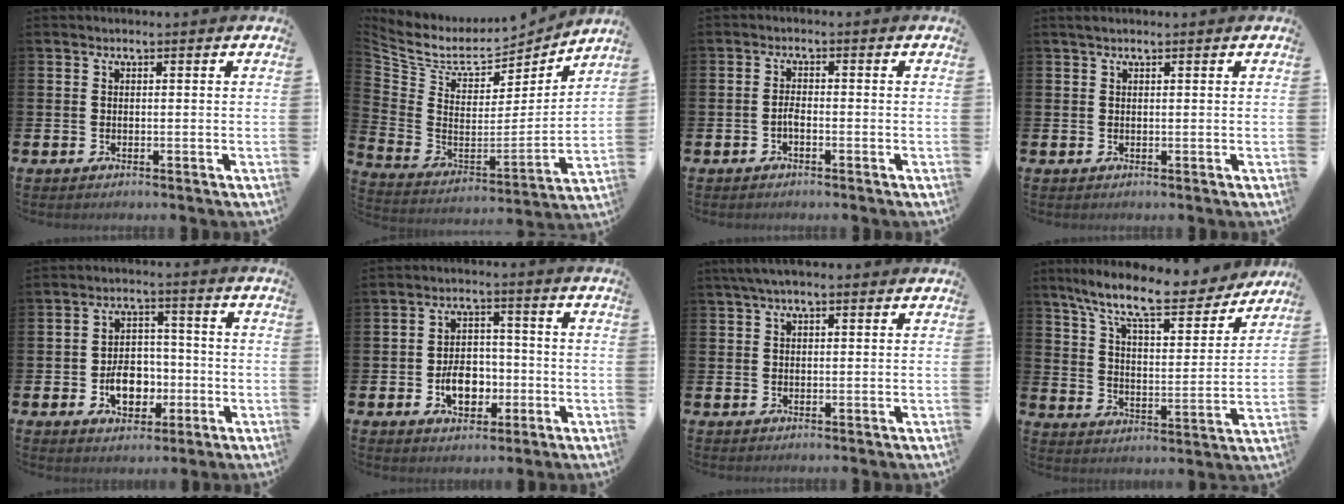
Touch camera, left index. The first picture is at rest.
{"total": 7.8, "force": [6.7, 3.1, 2.3], "torque": [-0.090, -0.052, 0.114]}
{"total": 1.4, "force": [-0.9, 0.4, 1.0], "torque": [-0.017, -0.001, -0.019]}
{"total": 0.9, "force": [0.8, 0.1, 0.4], "torque": [-0.004, 0.001, 0.013]}
{"total": 6.2, "force": [-1.8, 4.5, 3.8], "torque": [-0.052, 0.006, -0.038]}
{"total": 5.7, "force": [-1.7, 4.1, 3.7], "torque": [-0.049, 0.003, -0.036]}
{"total": 3.0, "force": [2.2, 1.0, 1.9], "torque": [-0.036, 0.007, 0.038]}
{"total": 11.4, "force": [9.8, 2.2, 5.3], "torque": [-0.128, -0.059, 0.164]}